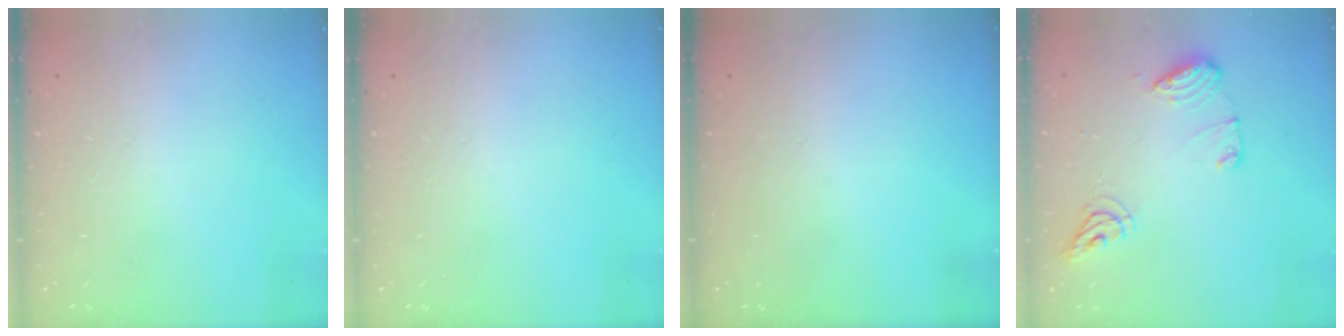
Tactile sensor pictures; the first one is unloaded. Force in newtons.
{"total": 0.0}
{"total": 0.0}
{"total": 9.4, "press": 9.4, "slide": 0.3}